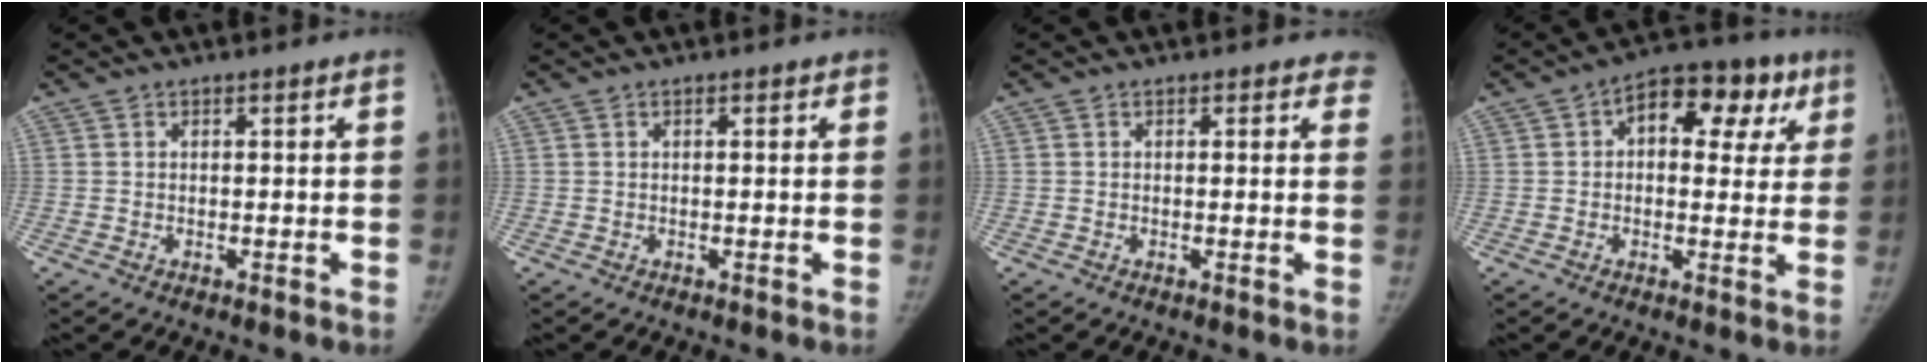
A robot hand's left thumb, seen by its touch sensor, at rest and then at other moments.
{"total": 0.6, "force": [0.3, 0.3, 0.5], "torque": [-0.004, 0.001, 0.001]}
{"total": 2.9, "force": [2.4, 1.6, 0.5], "torque": [0.030, -0.008, 0.005]}
{"total": 12.9, "force": [4.4, 8.0, 9.1], "torque": [-0.067, 0.021, 0.054]}